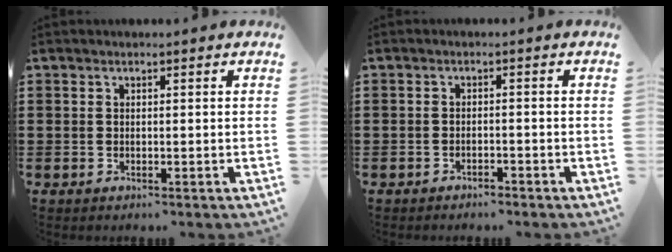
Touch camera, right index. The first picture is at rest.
{"total": 1.4, "force": [-1.3, 0.2, 0.2], "torque": [-0.009, 0.001, -0.027]}